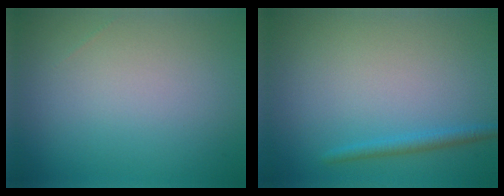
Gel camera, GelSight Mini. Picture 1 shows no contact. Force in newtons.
{"total": 1.5, "press": 1.4, "slide": 0.1}